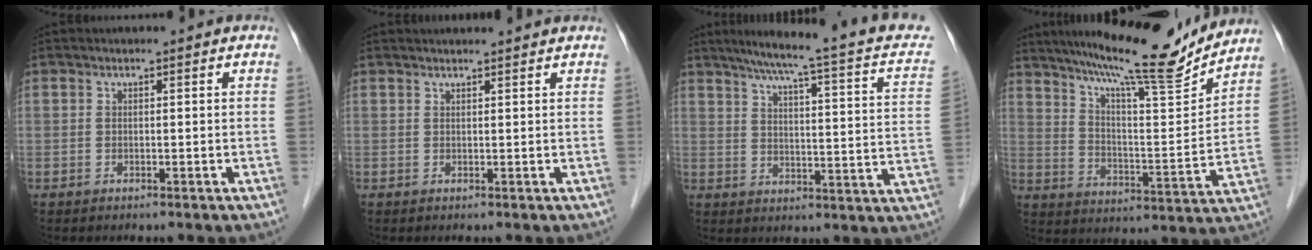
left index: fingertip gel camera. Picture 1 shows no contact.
{"total": 4.0, "force": [3.8, -0.1, 1.0], "torque": [-0.013, 0.020, 0.045]}
{"total": 19.4, "force": [15.1, 1.7, 12.2], "torque": [-0.172, -0.007, 0.172]}
{"total": 18.5, "force": [16.3, 0.8, 8.8], "torque": [-0.146, -0.013, 0.246]}